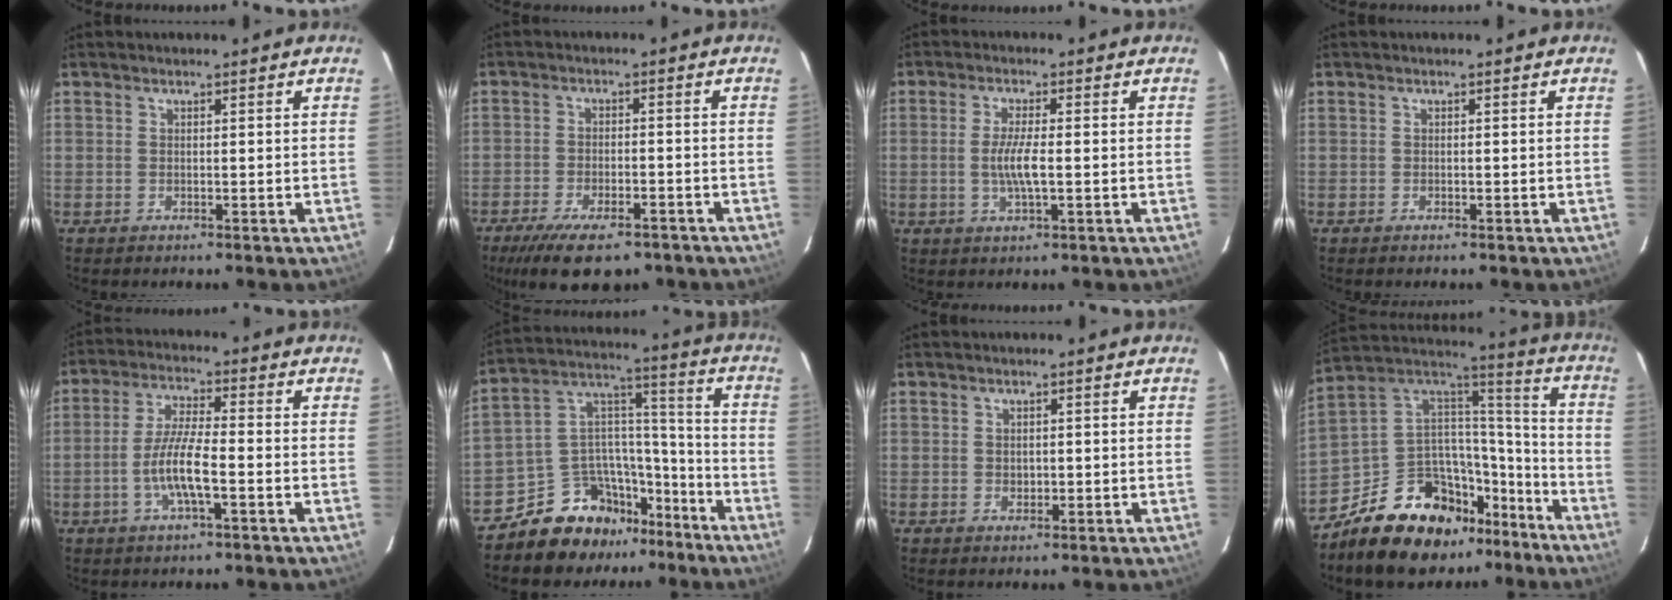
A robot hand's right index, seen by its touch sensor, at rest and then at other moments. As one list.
[{"total": 13.0, "force": [-9.4, 4.8, 7.6], "torque": [-0.167, -0.029, -0.147]}, {"total": 5.1, "force": [-0.6, 0.7, 5.0], "torque": [-0.093, -0.005, -0.010]}, {"total": 0.0}, {"total": 8.2, "force": [-2.8, 1.2, 7.6], "torque": [-0.153, 0.000, -0.054]}, {"total": 15.1, "force": [-11.6, 8.6, 4.5], "torque": [-0.095, 0.073, -0.182]}, {"total": 1.5, "force": [-0.1, 1.3, 0.8], "torque": [-0.011, 0.002, 0.000]}, {"total": 22.1, "force": [-14.8, 12.4, 10.7], "torque": [-0.207, 0.053, -0.218]}]